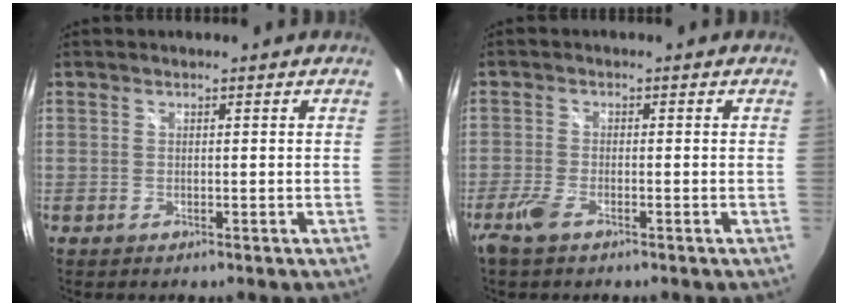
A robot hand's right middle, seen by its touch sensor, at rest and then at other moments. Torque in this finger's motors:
{"motor_torque": [0.52, -0.54, 0.06, 0.06]}